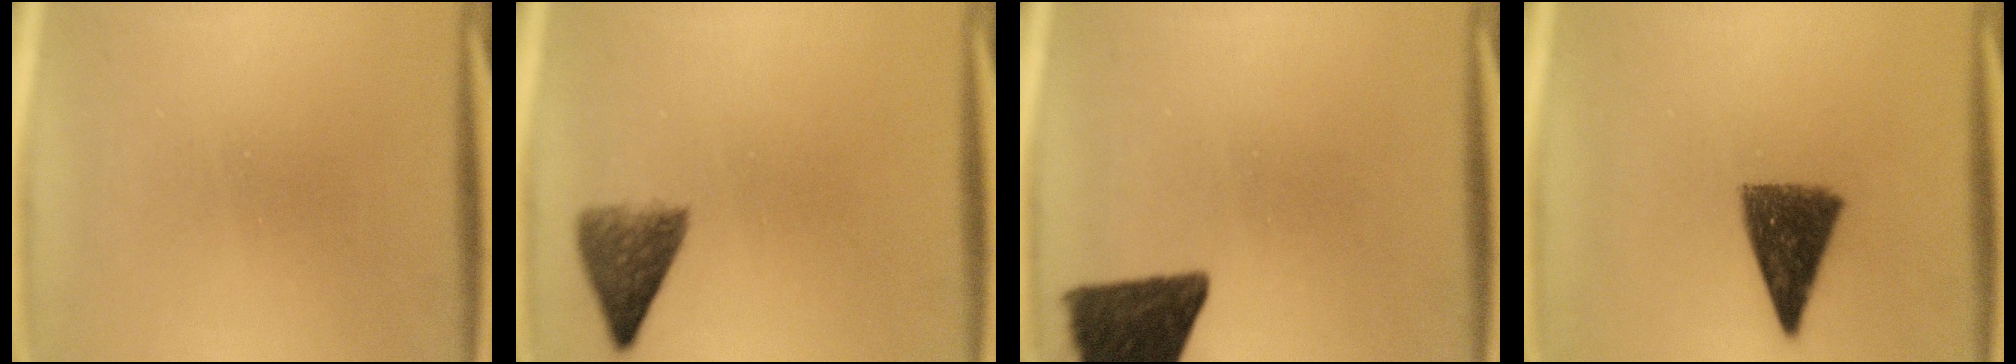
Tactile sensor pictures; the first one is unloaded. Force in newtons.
{"total": 5.2}
{"total": 12.9}
{"total": 8.4}